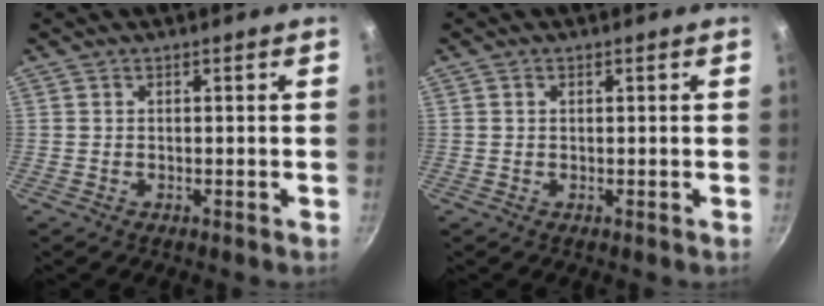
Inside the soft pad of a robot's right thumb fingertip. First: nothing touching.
{"total": 0.5, "force": [0.2, 0.3, 0.4], "torque": [-0.007, -0.001, 0.003]}